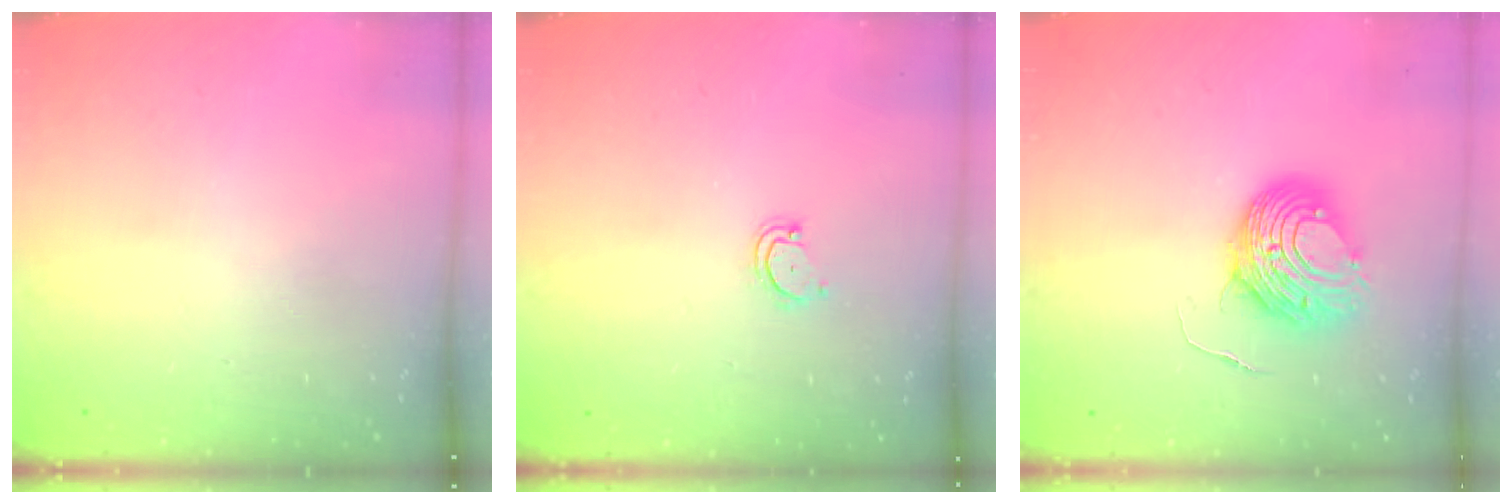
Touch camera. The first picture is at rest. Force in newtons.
{"total": 2.8, "press": 2.8, "slide": 0.3}
{"total": 8.7, "press": 8.7, "slide": 0.9}